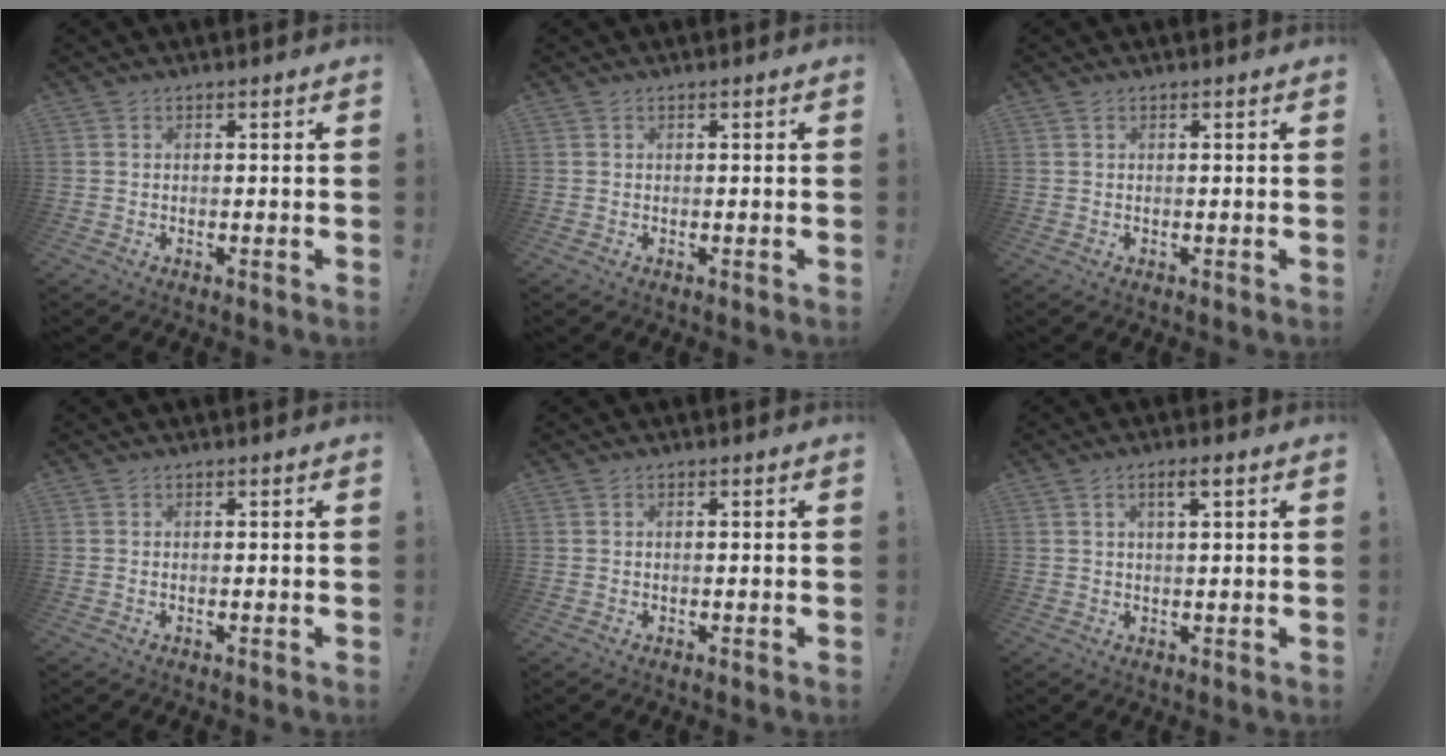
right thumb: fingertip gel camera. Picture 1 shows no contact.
{"total": 0.0}
{"total": 0.0}
{"total": 0.0}
{"total": 0.0}
{"total": 3.3, "force": [1.4, 0.6, 2.9], "torque": [-0.048, -0.002, 0.020]}